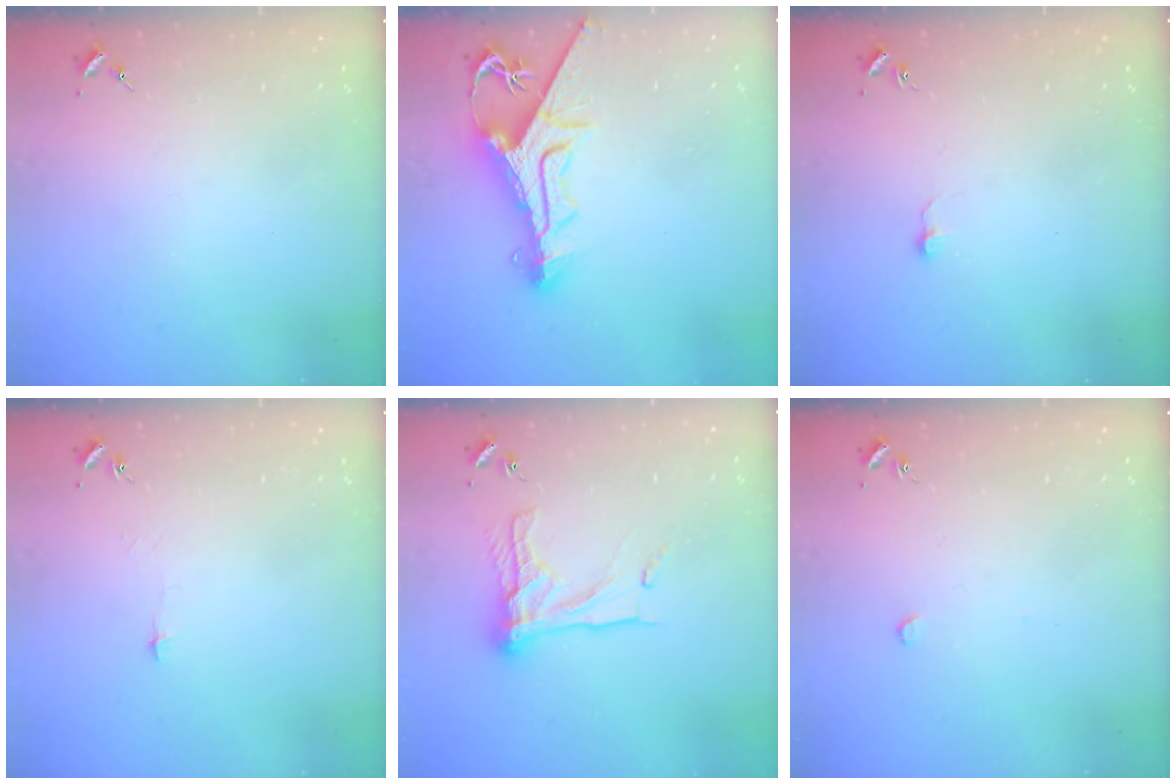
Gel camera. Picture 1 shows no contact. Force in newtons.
{"total": 14.2, "press": 14.2, "slide": 1.5}
{"total": 3.8, "press": 3.8, "slide": 0.3}
{"total": 2.7, "press": 2.6, "slide": 0.3}
{"total": 15.7, "press": 15.6, "slide": 1.3}
{"total": 2.6, "press": 2.6, "slide": 0.1}